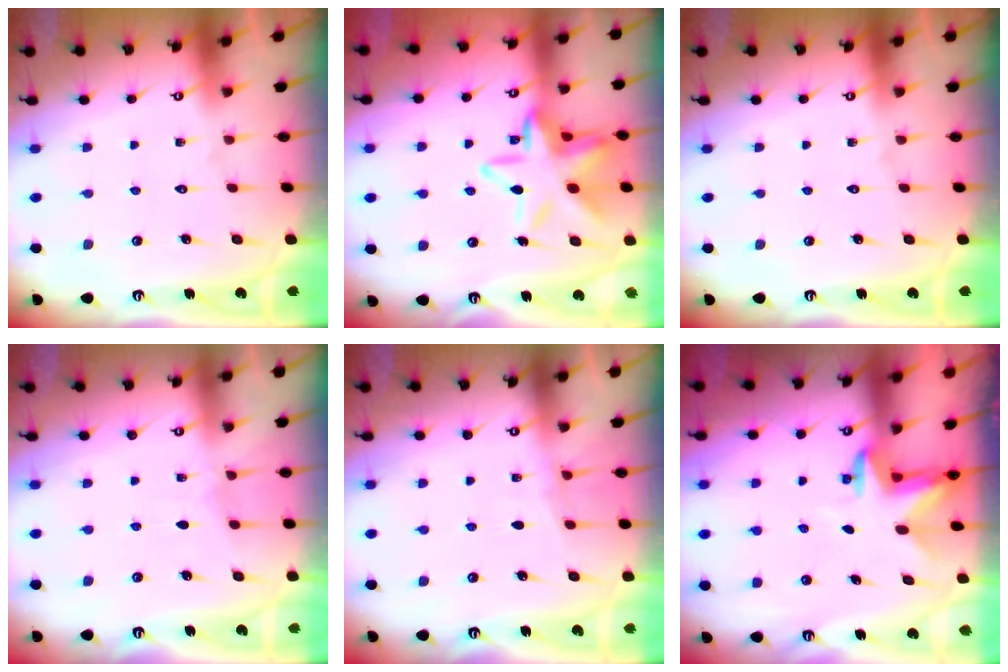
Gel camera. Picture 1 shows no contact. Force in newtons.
{"total": 16.5, "press": 16.4, "slide": 1.4}
{"total": 0.0}
{"total": 2.0, "press": 2.0, "slide": 0.3}
{"total": 4.2, "press": 4.2, "slide": 0.6}
{"total": 3.3, "press": 3.2, "slide": 0.7}